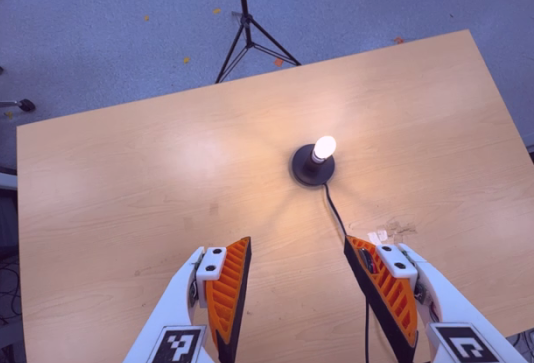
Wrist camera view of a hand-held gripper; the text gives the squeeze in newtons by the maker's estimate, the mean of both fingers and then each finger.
{"total": 0.0}